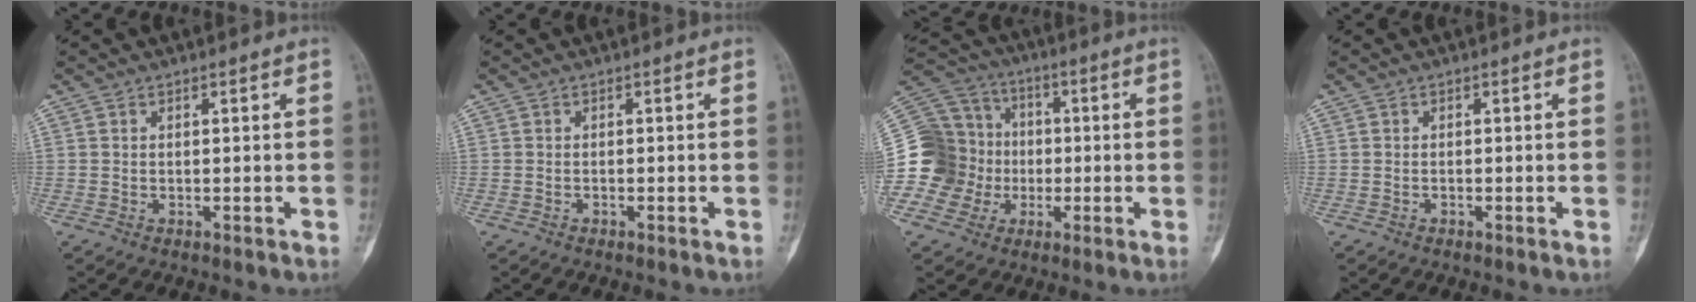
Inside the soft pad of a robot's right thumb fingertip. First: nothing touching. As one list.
[{"total": 0.0}, {"total": 18.1, "force": [-2.8, 17.0, 5.5], "torque": [-0.097, 0.074, -0.044]}, {"total": 0.0}]